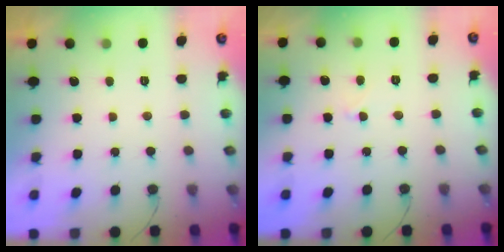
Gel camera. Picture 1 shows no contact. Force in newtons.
{"total": 2.0, "press": 2.0, "slide": 0.2}